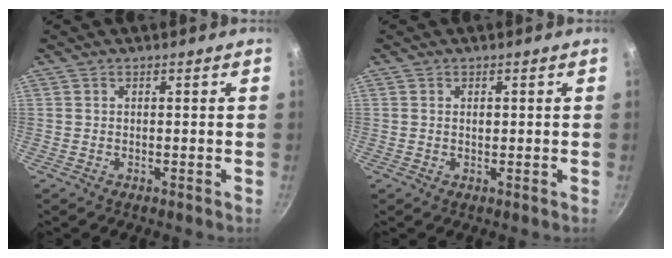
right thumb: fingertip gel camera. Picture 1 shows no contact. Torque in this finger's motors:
{"motor_torque": [-0.36, 0.66, 0.34, 0.06, 0.03]}